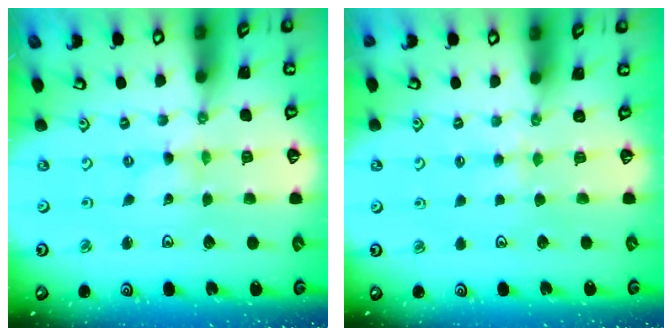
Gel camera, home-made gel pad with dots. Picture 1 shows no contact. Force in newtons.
{"total": 3.2, "press": 3.2, "slide": 0.5}